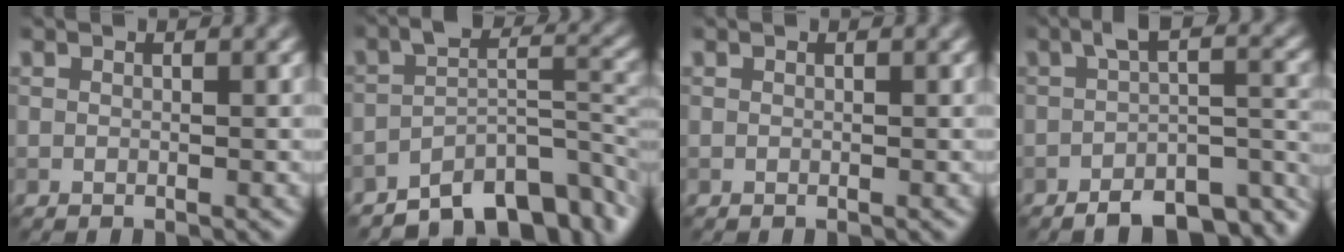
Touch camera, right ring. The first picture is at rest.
{"total": 8.2, "force": [-5.6, 3.4, 5.0], "torque": [-0.054, -0.006, -0.094]}
{"total": 0.0}
{"total": 7.8, "force": [-5.1, 2.9, 5.2], "torque": [-0.057, -0.006, -0.073]}